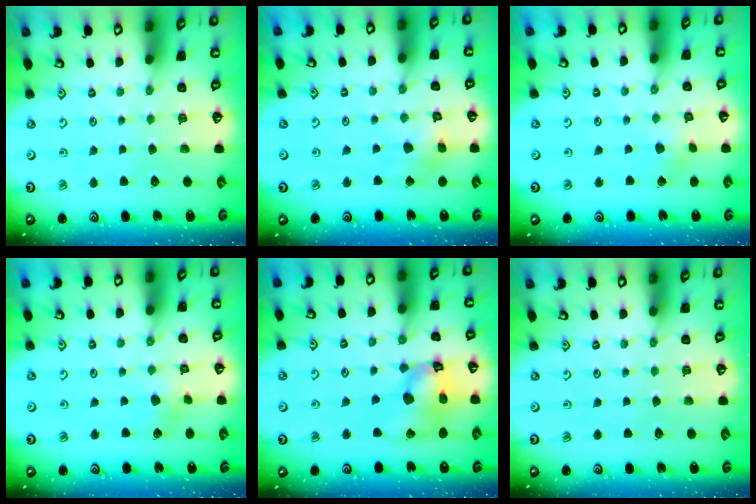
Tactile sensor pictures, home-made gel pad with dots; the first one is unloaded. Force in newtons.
{"total": 6.1, "press": 6.1, "slide": 0.5}
{"total": 2.4, "press": 2.4, "slide": 0.3}
{"total": 3.5, "press": 3.5, "slide": 0.6}
{"total": 14.9, "press": 14.8, "slide": 1.9}
{"total": 0.0}